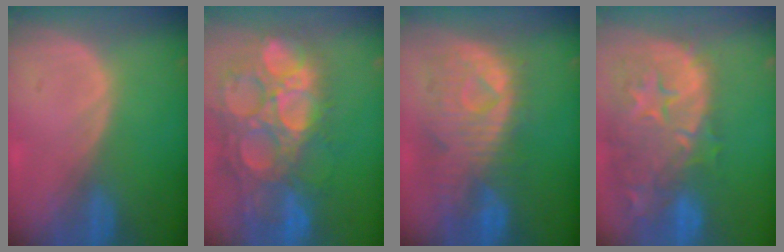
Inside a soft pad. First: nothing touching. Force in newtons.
{"total": 15.6, "press": 13.0, "slide": 8.7}
{"total": 10.9, "press": 9.6, "slide": 5.2}
{"total": 15.3, "press": 12.2, "slide": 9.3}